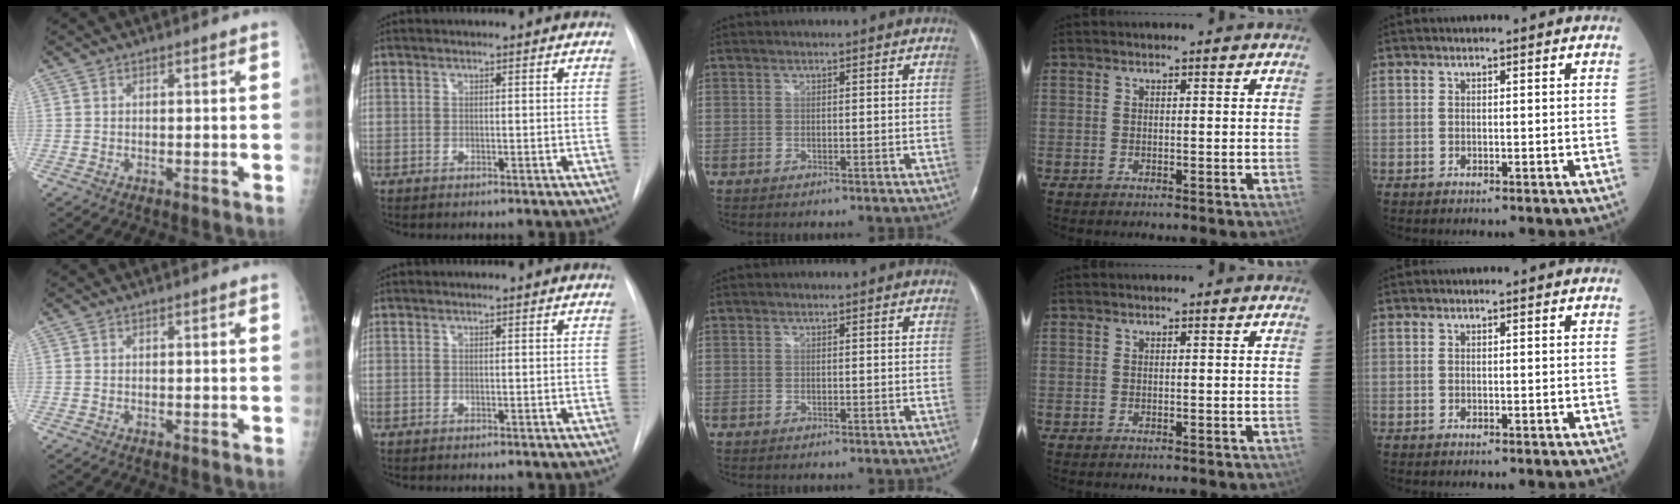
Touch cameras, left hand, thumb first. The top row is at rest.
{}